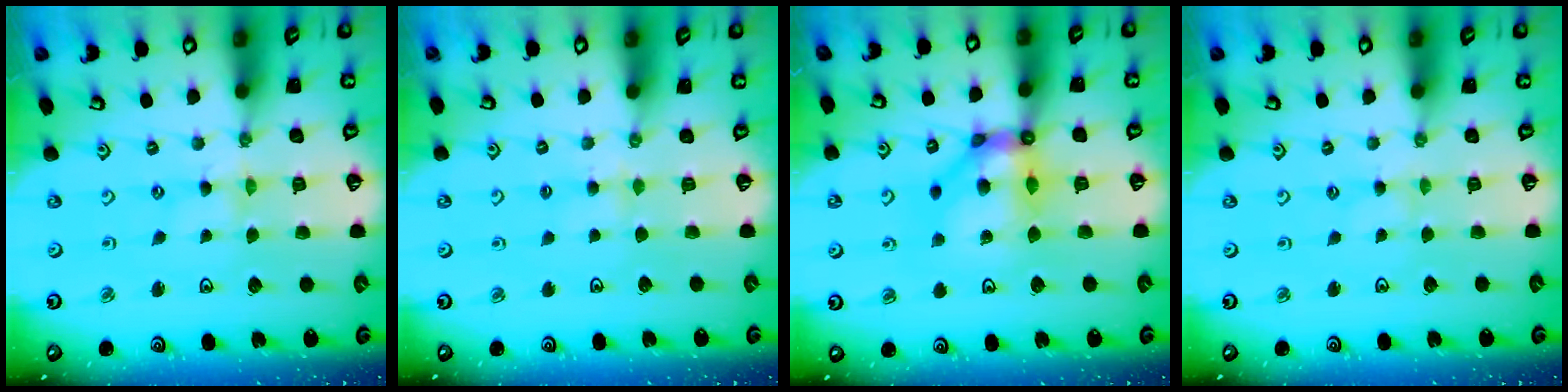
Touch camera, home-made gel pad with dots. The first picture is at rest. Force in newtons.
{"total": 3.9, "press": 3.9, "slide": 0.4}
{"total": 11.2, "press": 11.0, "slide": 2.4}
{"total": 0.9, "press": 0.9, "slide": 0.2}